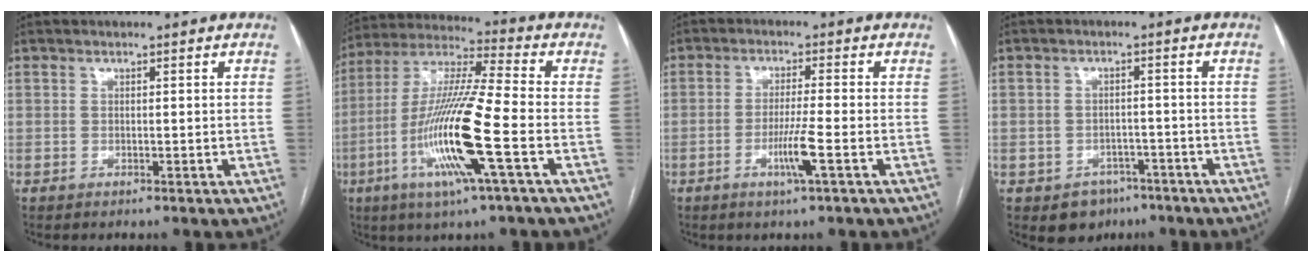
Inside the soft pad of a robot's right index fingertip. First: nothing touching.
{"total": 16.9, "force": [-5.3, 0.0, 16.1], "torque": [-0.326, -0.014, -0.107]}
{"total": 5.1, "force": [-1.9, -0.6, 4.7], "torque": [-0.089, -0.011, -0.037]}
{"total": 5.2, "force": [-3.1, 4.0, 1.1], "torque": [-0.007, 0.009, -0.037]}